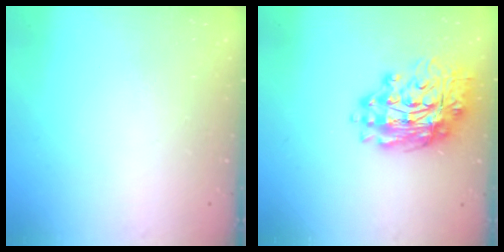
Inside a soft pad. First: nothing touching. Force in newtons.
{"total": 16.8, "press": 16.7, "slide": 1.9}